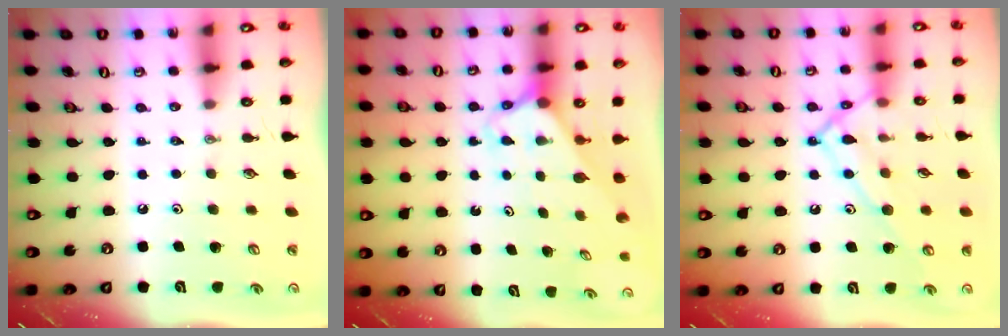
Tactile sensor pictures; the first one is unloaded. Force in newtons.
{"total": 2.4, "press": 2.4, "slide": 0.2}
{"total": 13.2, "press": 13.1, "slide": 1.0}